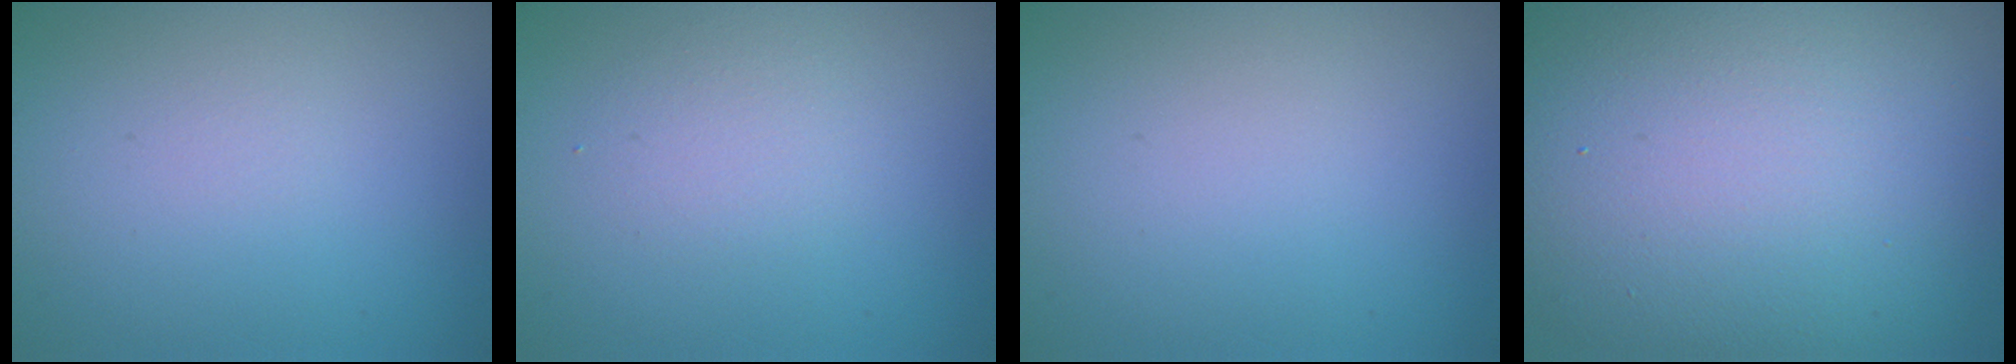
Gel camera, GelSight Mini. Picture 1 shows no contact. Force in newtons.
{"total": 1.7, "press": 1.7, "slide": 0.1}
{"total": 0.0}
{"total": 16.8, "press": 16.8, "slide": 0.8}